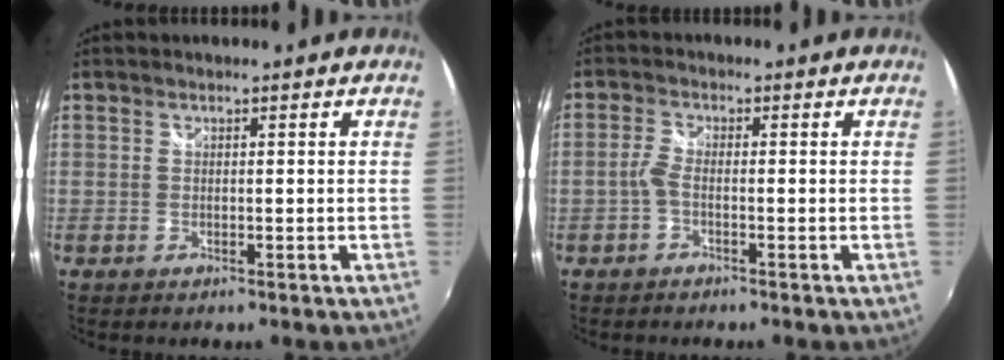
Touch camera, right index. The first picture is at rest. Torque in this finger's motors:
{"motor_torque": [-0.03, 0.19, -0.02, 0.03]}